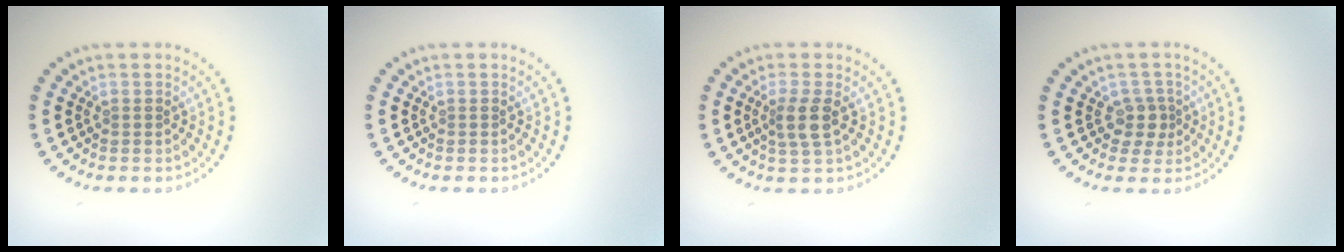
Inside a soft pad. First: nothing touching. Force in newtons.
{"total": 0.0}
{"total": 2.3, "press": 2.1, "slide": 1.1}
{"total": 2.0, "press": 1.6, "slide": 1.3}